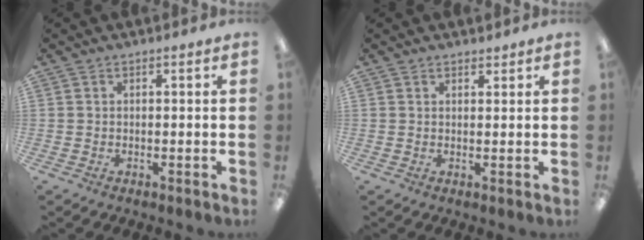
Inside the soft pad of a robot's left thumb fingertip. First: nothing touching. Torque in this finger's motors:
{"motor_torque": [-0.20, 0.34, -0.20, -0.11, -0.02]}